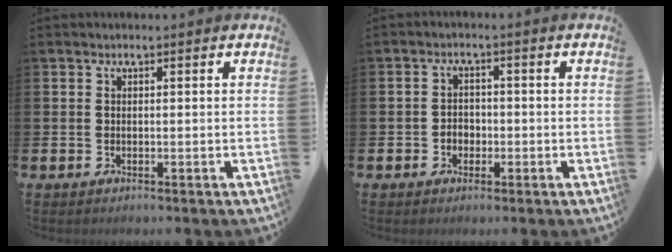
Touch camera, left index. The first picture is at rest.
{"total": 2.1, "force": [-0.8, 1.8, 0.8], "torque": [-0.008, 0.001, -0.021]}